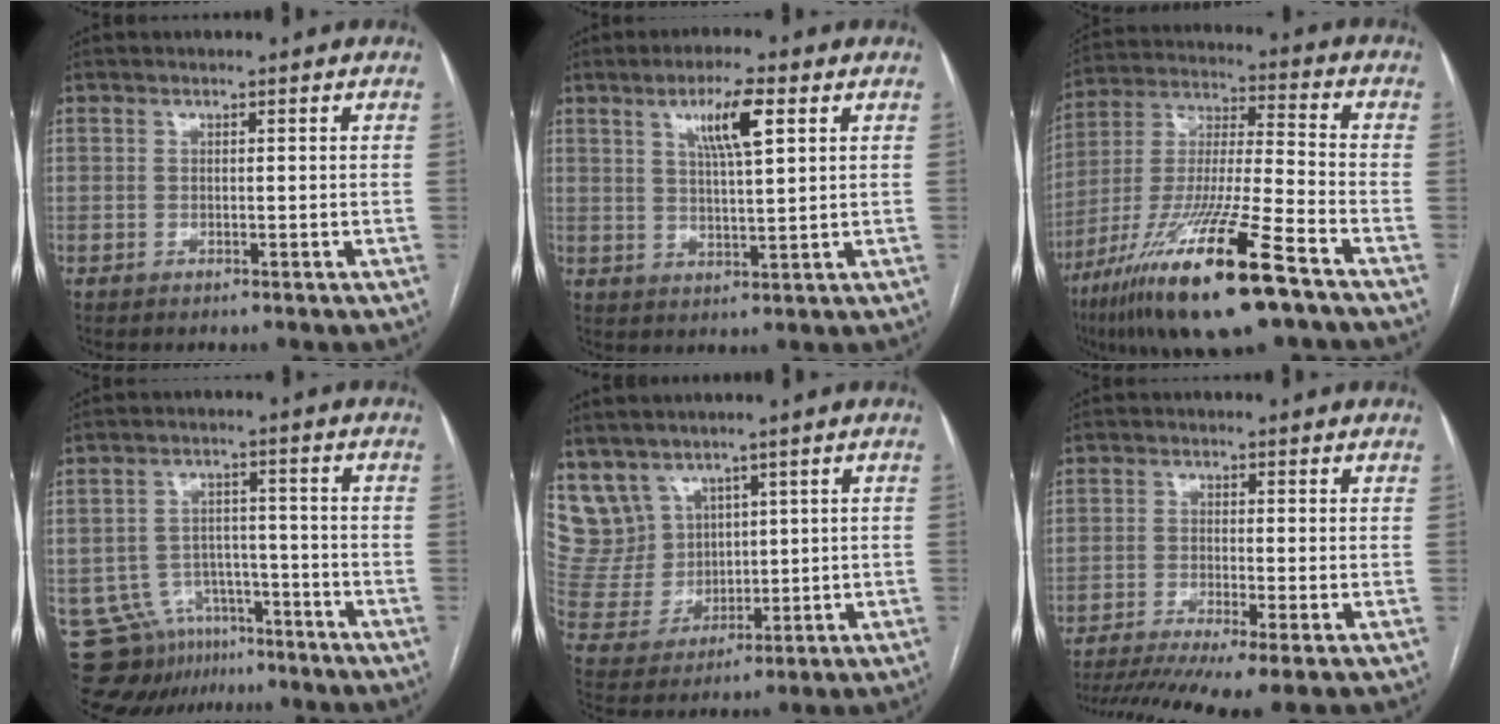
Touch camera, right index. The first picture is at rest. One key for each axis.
{"total": 7.0, "fx": 3.2, "fy": 0.8, "fz": 6.2, "tx": -0.112, "ty": 0.004, "tz": 0.056}
{"total": 21.3, "fx": -12.5, "fy": 1.5, "fz": 17.2, "tx": -0.339, "ty": -0.046, "tz": -0.228}
{"total": 10.9, "fx": -8.1, "fy": 6.9, "fz": 2.3, "tx": -0.035, "ty": 0.030, "tz": -0.119}
{"total": 9.0, "fx": 6.0, "fy": 6.7, "fz": 0.8, "tx": -0.033, "ty": 0.033, "tz": 0.142}
{"total": 12.2, "fx": -8.6, "fy": 1.1, "fz": 8.5, "tx": -0.150, "ty": -0.017, "tz": -0.140}